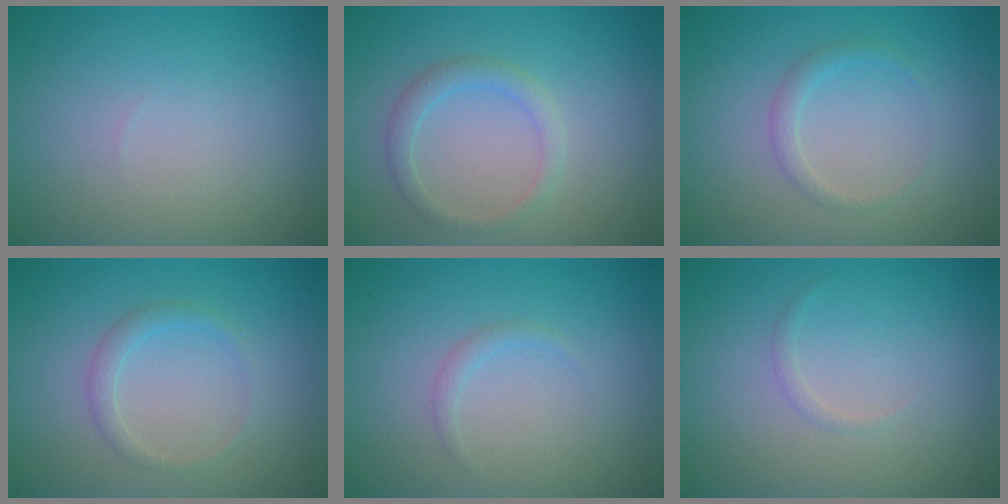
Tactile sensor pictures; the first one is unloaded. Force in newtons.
{"total": 1.9, "press": 1.9, "slide": 0.1}
{"total": 1.2, "press": 1.2, "slide": 0.1}
{"total": 1.4, "press": 1.4, "slide": 0.1}
{"total": 0.8, "press": 0.8, "slide": 0.1}
{"total": 0.5, "press": 0.5, "slide": 0.0}